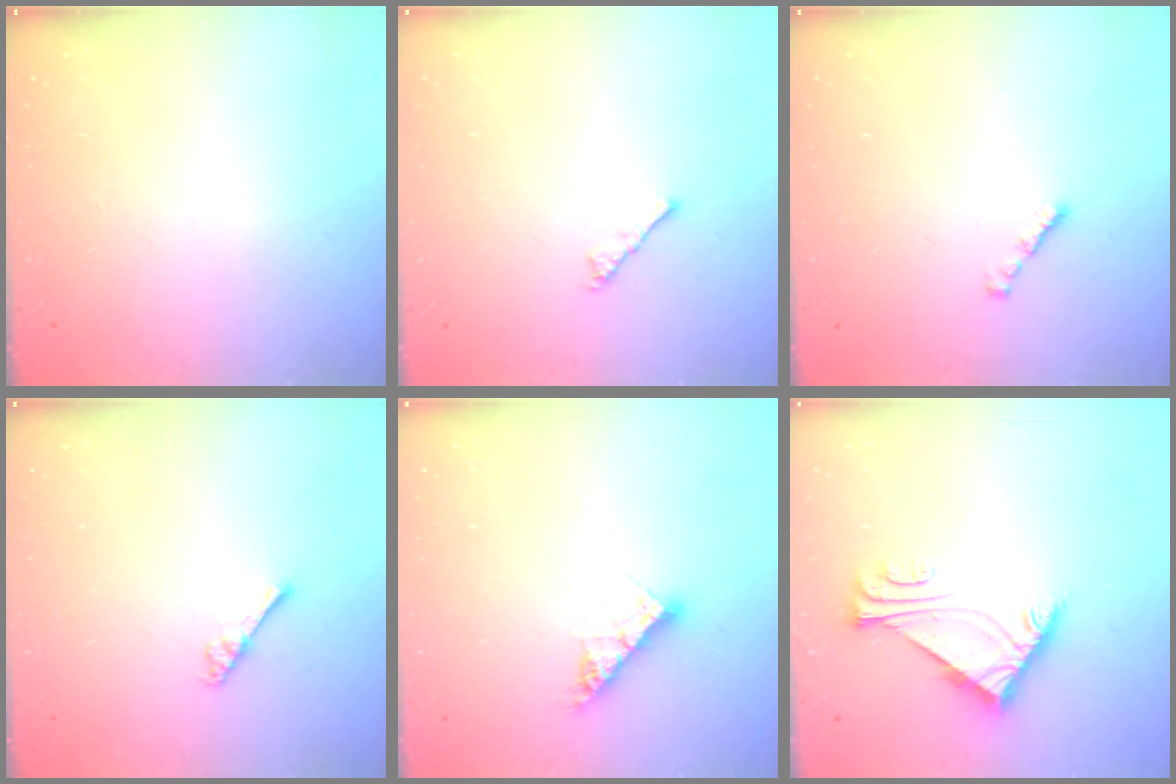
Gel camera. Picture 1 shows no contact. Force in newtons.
{"total": 2.1, "press": 2.1, "slide": 0.5}
{"total": 1.0, "press": 0.8, "slide": 0.5}
{"total": 2.4, "press": 2.4, "slide": 0.4}
{"total": 8.6, "press": 8.5, "slide": 0.9}
{"total": 6.4, "press": 6.3, "slide": 0.9}